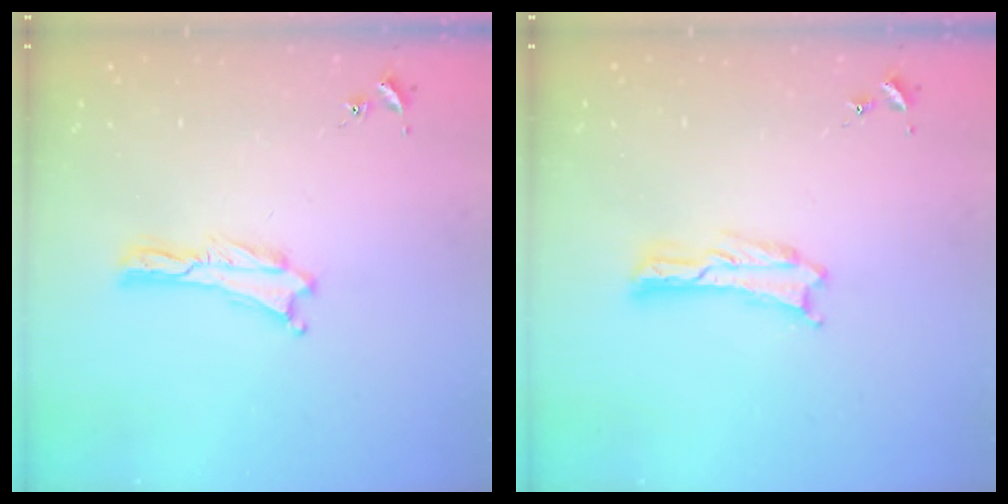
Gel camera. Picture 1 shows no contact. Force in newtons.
{"total": 0.0}